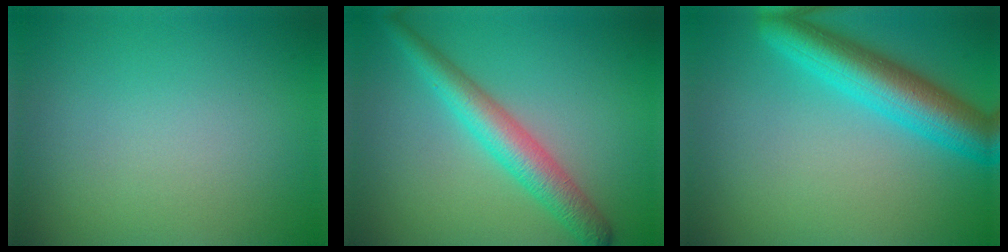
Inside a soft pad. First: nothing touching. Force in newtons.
{"total": 4.4, "press": 4.4, "slide": 0.1}
{"total": 6.4, "press": 6.4, "slide": 0.3}